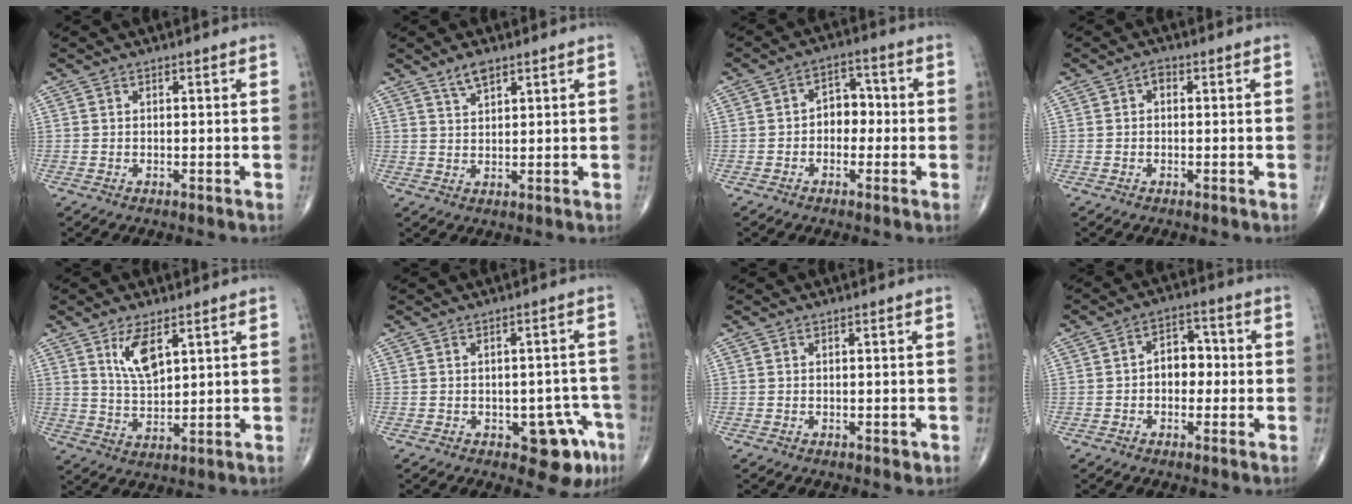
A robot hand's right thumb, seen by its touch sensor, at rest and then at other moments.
{"total": 3.4, "force": [2.4, 1.2, 2.0], "torque": [-0.035, -0.010, 0.048]}
{"total": 5.5, "force": [-0.7, 4.1, 3.6], "torque": [-0.023, 0.021, -0.023]}
{"total": 1.4, "force": [0.1, 1.0, 1.0], "torque": [-0.007, 0.005, -0.006]}
{"total": 7.1, "force": [3.5, 3.0, 5.5], "torque": [-0.096, -0.022, 0.072]}
{"total": 7.9, "force": [-3.6, 4.0, 5.7], "torque": [-0.035, 0.020, -0.039]}
{"total": 0.8, "force": [-0.2, 0.4, 0.6], "torque": [-0.006, -0.001, -0.002]}
{"total": 6.1, "force": [-0.4, 4.3, 4.2], "torque": [-0.034, 0.020, -0.018]}